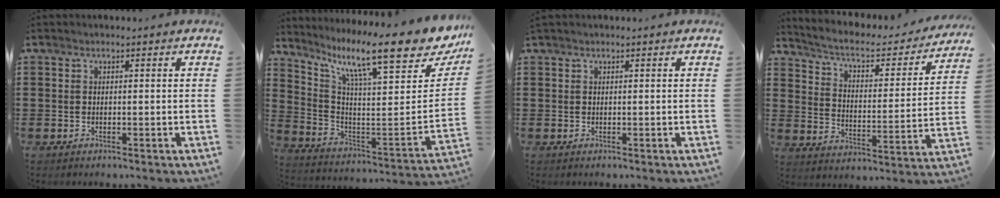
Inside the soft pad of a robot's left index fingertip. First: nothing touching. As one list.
[{"total": 14.1, "force": [10.1, 1.4, 9.7], "torque": [-0.188, -0.078, 0.160]}, {"total": 0.0}, {"total": 4.2, "force": [3.3, 1.2, 2.4], "torque": [-0.064, -0.023, 0.047]}]